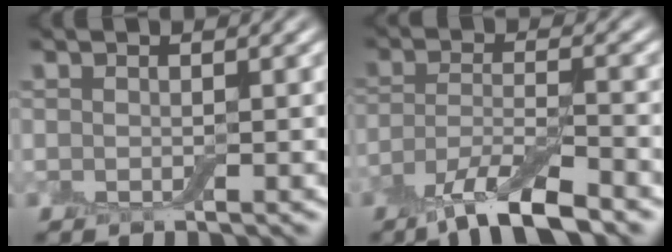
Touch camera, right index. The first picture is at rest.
{"total": 6.4, "force": [-4.6, 1.5, 4.2], "torque": [-0.079, -0.006, -0.091]}